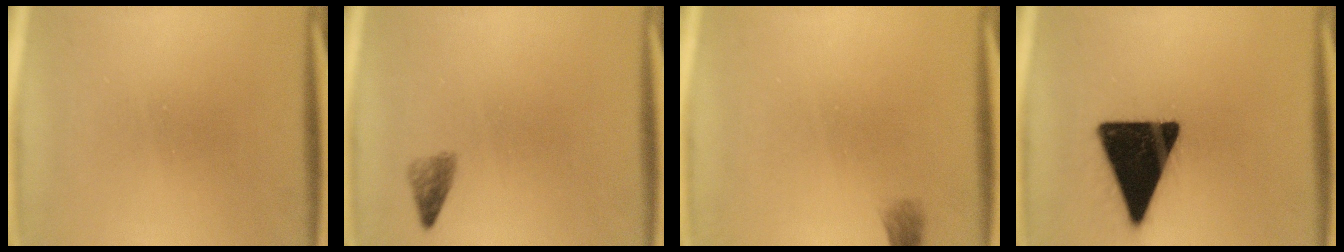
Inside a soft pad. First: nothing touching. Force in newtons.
{"total": 1.7}
{"total": 1.1}
{"total": 19.5}